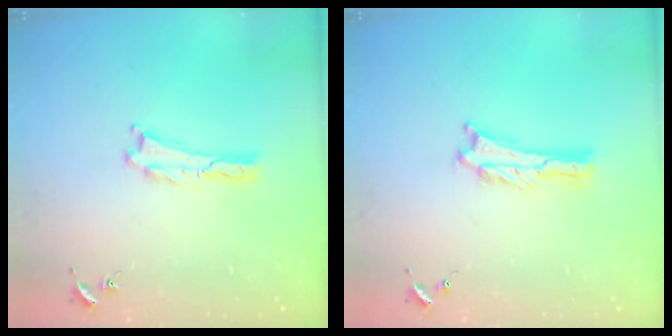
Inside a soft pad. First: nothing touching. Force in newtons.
{"total": 0.8, "press": 0.7, "slide": 0.2}